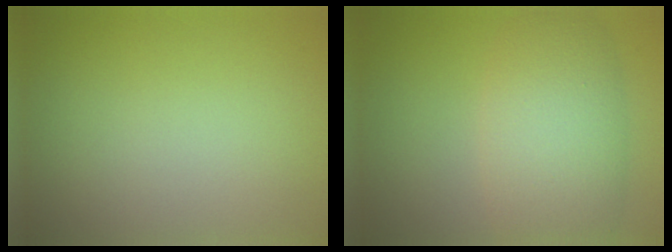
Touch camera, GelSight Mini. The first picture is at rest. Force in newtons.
{"total": 7.5, "press": 7.5, "slide": 0.4}